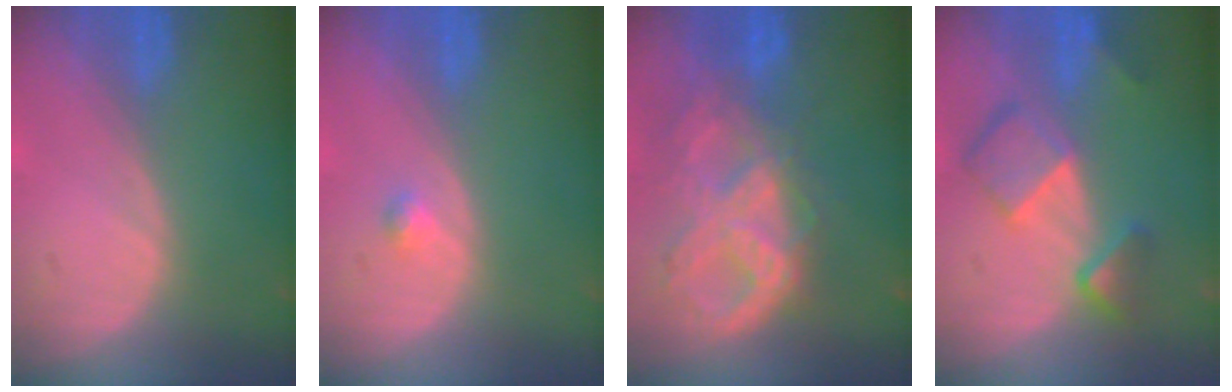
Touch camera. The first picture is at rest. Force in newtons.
{"total": 1.3, "press": 1.1, "slide": 0.7}
{"total": 10.5, "press": 8.8, "slide": 5.7}
{"total": 7.8, "press": 6.7, "slide": 3.9}